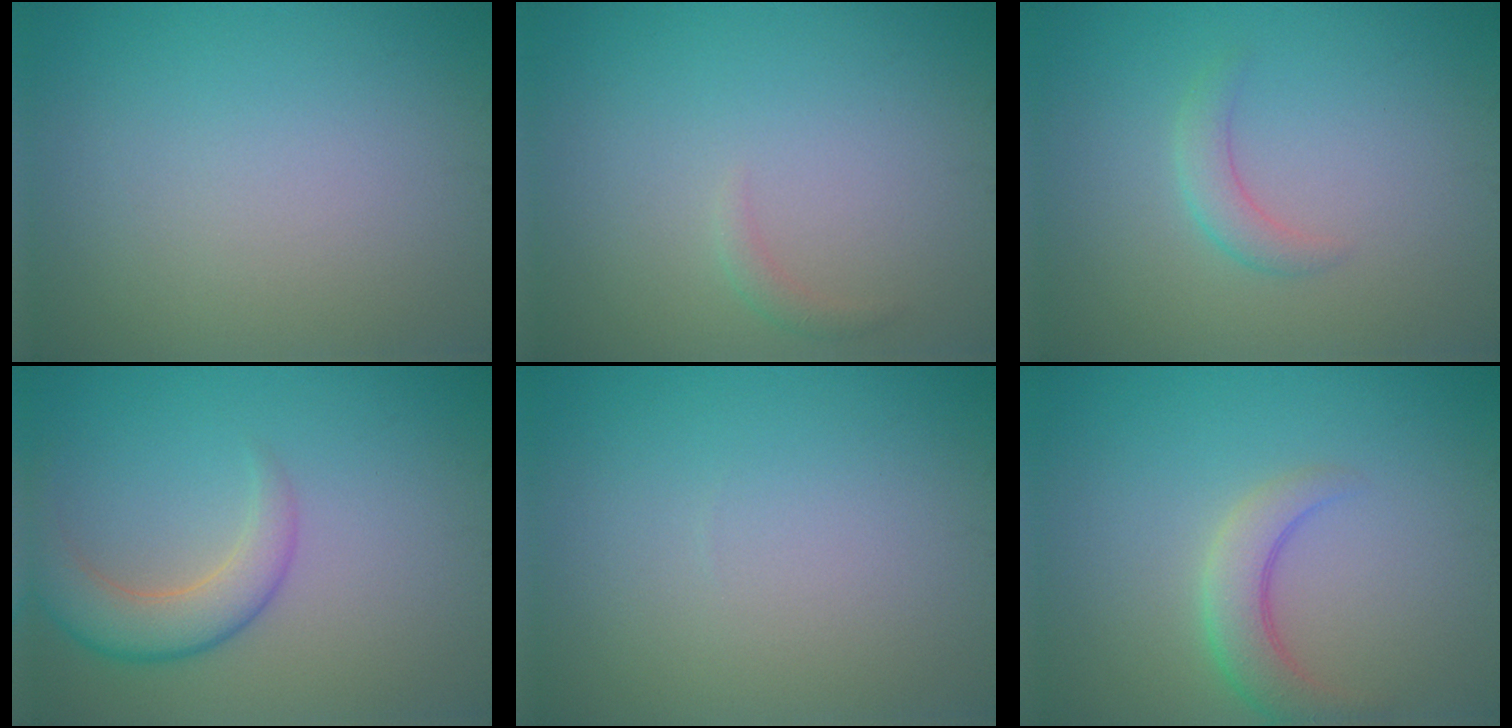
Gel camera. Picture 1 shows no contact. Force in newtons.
{"total": 0.8, "press": 0.8, "slide": 0.1}
{"total": 1.8, "press": 1.8, "slide": 0.0}
{"total": 4.3, "press": 4.3, "slide": 0.3}
{"total": 0.0}
{"total": 3.4, "press": 3.4, "slide": 0.1}